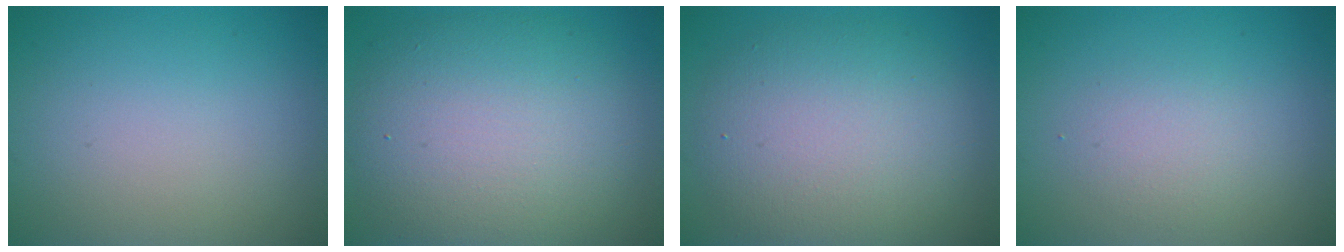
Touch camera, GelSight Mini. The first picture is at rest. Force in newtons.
{"total": 10.0, "press": 10.0, "slide": 0.4}
{"total": 8.0, "press": 8.0, "slide": 0.4}
{"total": 1.9, "press": 1.9, "slide": 0.1}